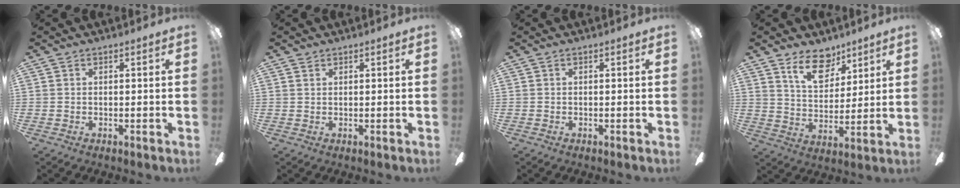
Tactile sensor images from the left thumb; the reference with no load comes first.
{"total": 0.9, "force": [0.7, 0.5, 0.2], "torque": [-0.006, 0.001, 0.014]}
{"total": 0.0}
{"total": 11.9, "force": [8.0, 6.7, 5.7], "torque": [-0.088, -0.034, 0.147]}